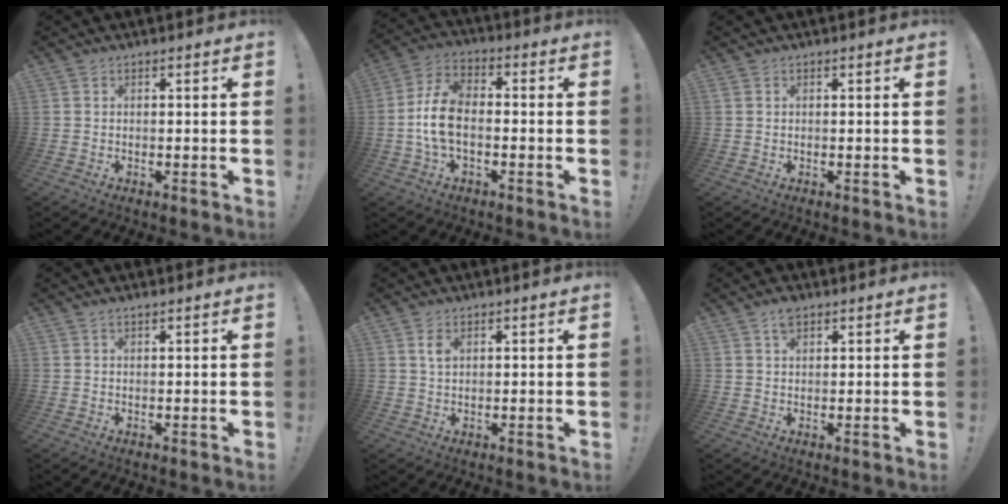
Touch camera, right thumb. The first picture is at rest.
{"total": 11.1, "force": [-2.0, 6.5, 8.8], "torque": [-0.189, 0.016, -0.033]}
{"total": 0.0}
{"total": 0.7, "force": [0.6, 0.0, 0.4], "torque": [-0.002, -0.002, 0.010]}
{"total": 2.9, "force": [1.3, 1.6, 2.1], "torque": [-0.033, -0.002, 0.020]}
{"total": 3.2, "force": [2.0, 1.7, 1.8], "torque": [-0.028, -0.004, 0.035]}